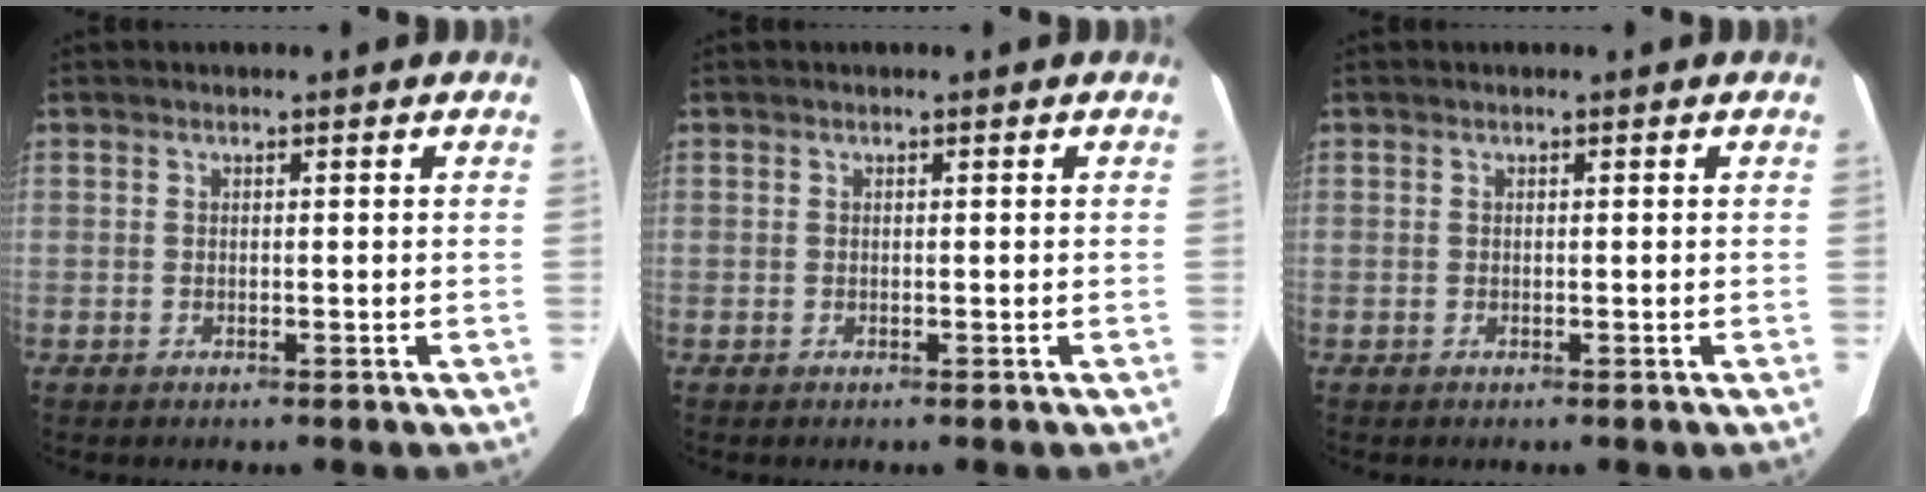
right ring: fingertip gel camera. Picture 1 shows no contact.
{"total": 0.0}
{"total": 0.0}